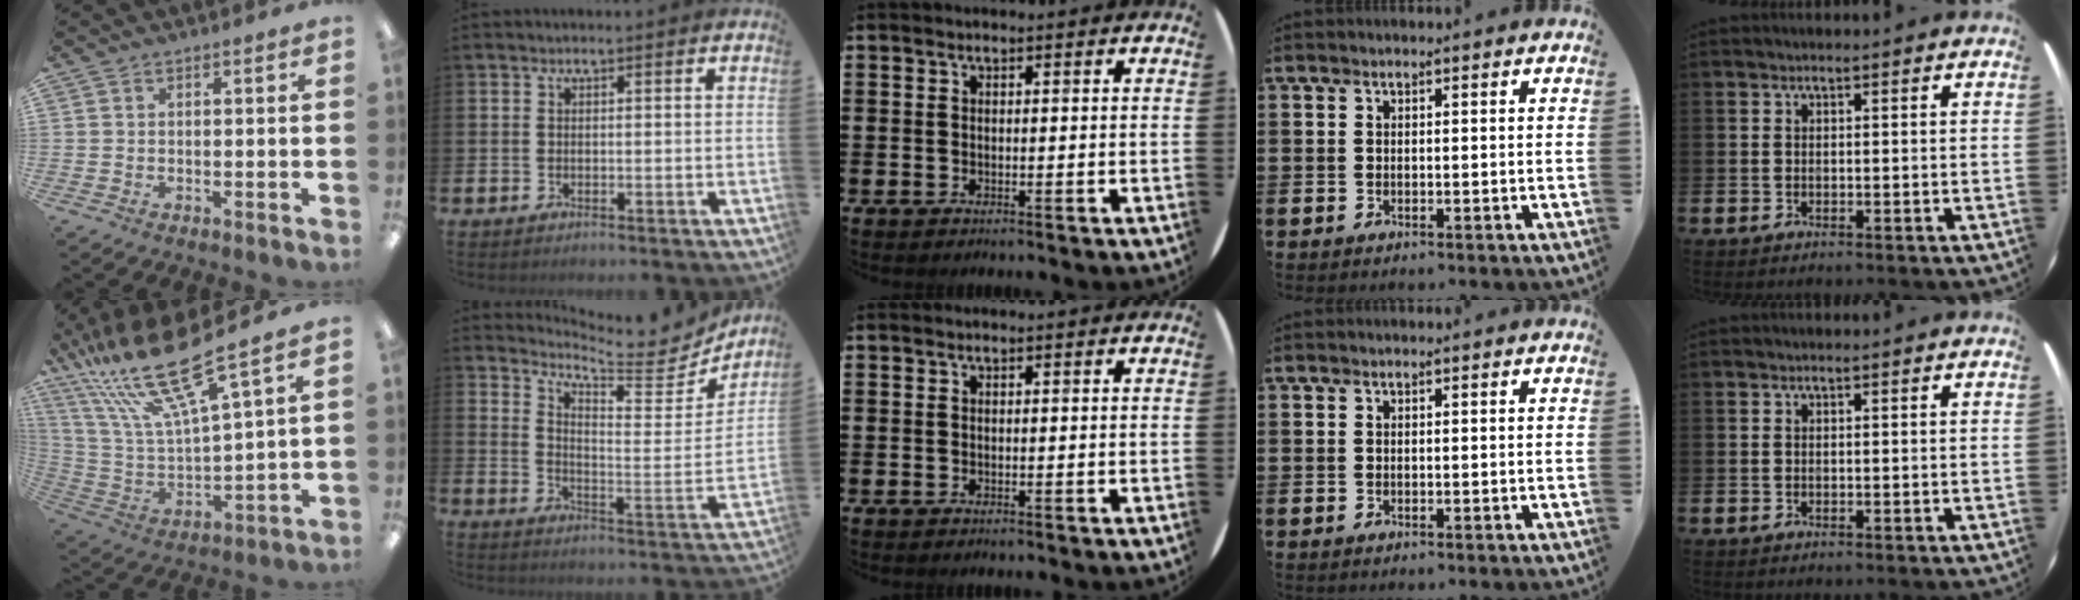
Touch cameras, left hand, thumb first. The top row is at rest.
{"thumb": {"total": 21.8, "force": [16.3, 4.2, 13.8], "torque": [-0.307, -0.099, 0.276]}, "index": {"total": 6.7, "force": [6.3, 1.4, 1.7], "torque": [-0.040, -0.066, 0.100]}}